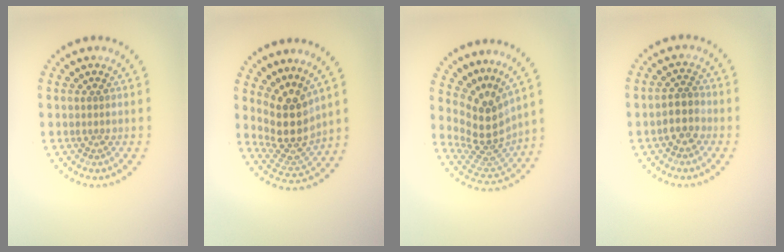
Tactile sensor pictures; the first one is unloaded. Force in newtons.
{"total": 4.4, "press": 3.4, "slide": 2.8}
{"total": 4.2, "press": 2.8, "slide": 3.1}
{"total": 2.4, "press": 2.1, "slide": 1.1}